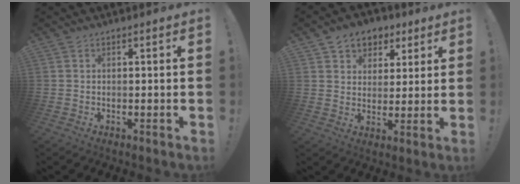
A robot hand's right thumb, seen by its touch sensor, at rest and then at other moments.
{"total": 7.2, "force": [3.4, 6.1, 1.6], "torque": [-0.012, -0.019, 0.067]}